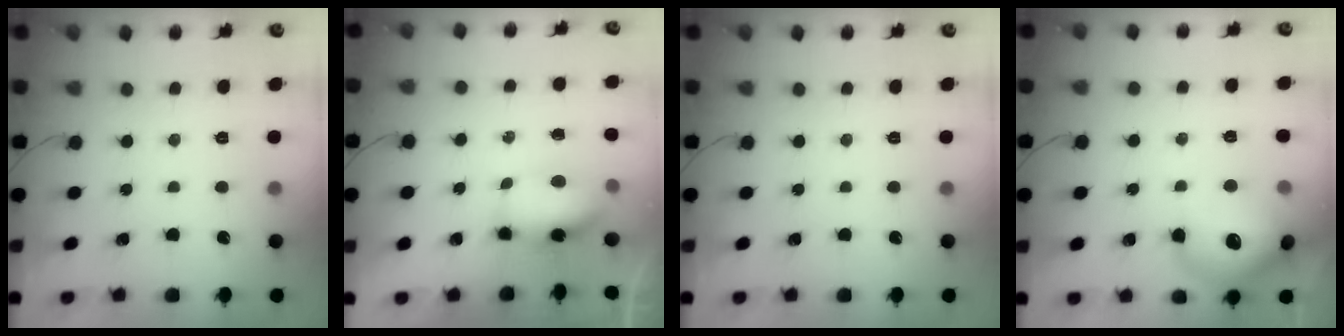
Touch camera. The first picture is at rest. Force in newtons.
{"total": 13.8, "press": 8.9, "slide": 10.6}
{"total": 0.0}
{"total": 18.3, "press": 17.5, "slide": 5.6}